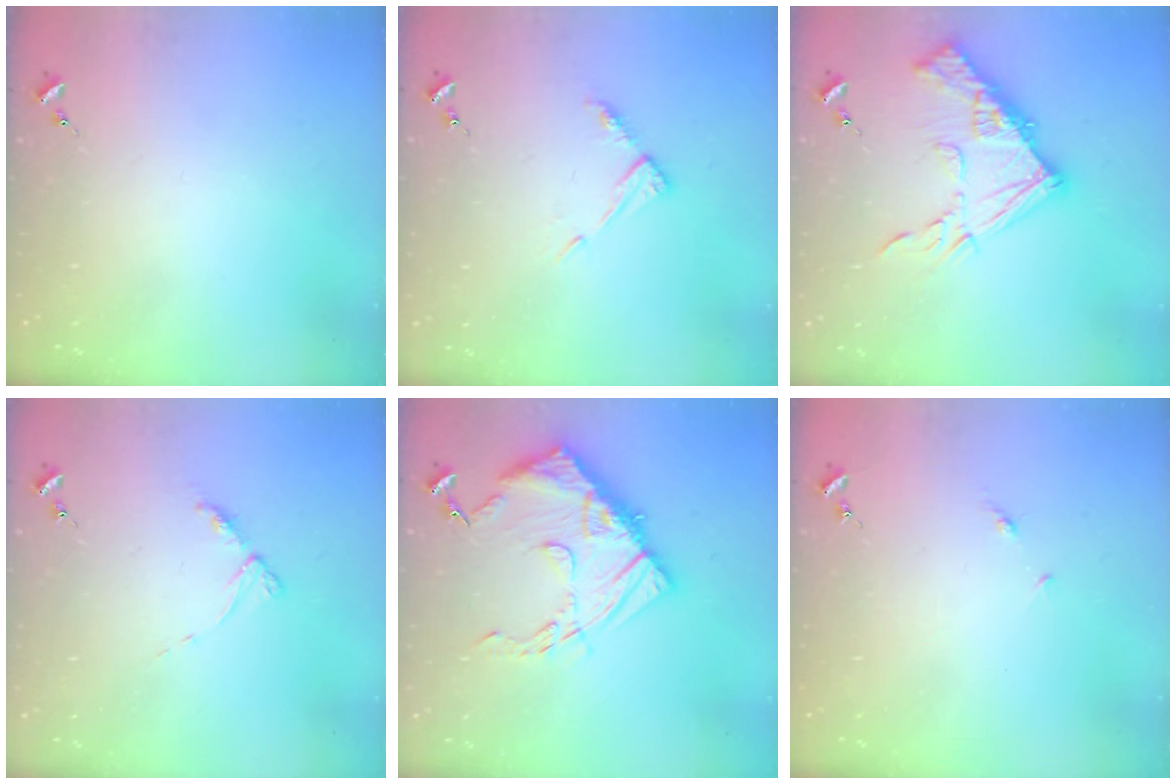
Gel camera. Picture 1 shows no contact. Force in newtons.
{"total": 7.4, "press": 7.4, "slide": 0.6}
{"total": 16.7, "press": 16.6, "slide": 1.8}
{"total": 5.2, "press": 5.1, "slide": 0.6}
{"total": 15.2, "press": 15.1, "slide": 1.4}
{"total": 3.4, "press": 3.4, "slide": 0.4}